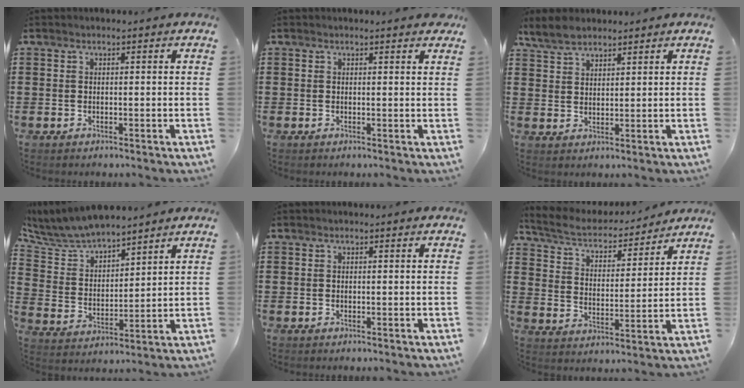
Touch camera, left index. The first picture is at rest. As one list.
[{"total": 1.0, "force": [0.8, 0.0, 0.6], "torque": [-0.005, -0.003, 0.013]}, {"total": 3.9, "force": [3.3, 1.6, 1.4], "torque": [-0.039, 0.001, 0.062]}, {"total": 6.9, "force": [6.5, 1.7, 1.6], "torque": [-0.067, -0.034, 0.114]}, {"total": 0.0}, {"total": 5.4, "force": [5.1, 0.9, 1.6], "torque": [-0.058, -0.034, 0.083]}]